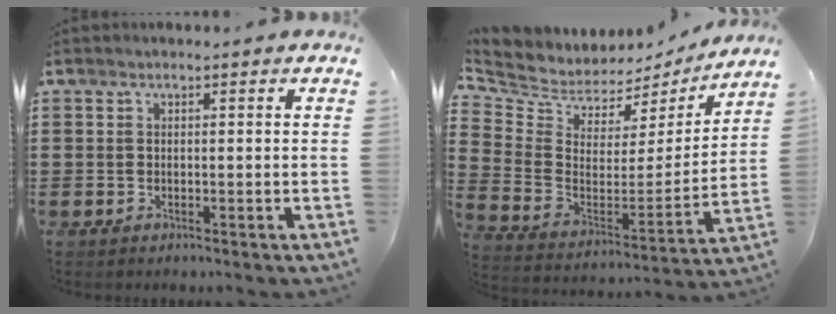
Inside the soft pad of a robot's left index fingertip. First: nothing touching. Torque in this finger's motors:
{"motor_torque": [1.42, -0.71, 0.24, 0.04]}